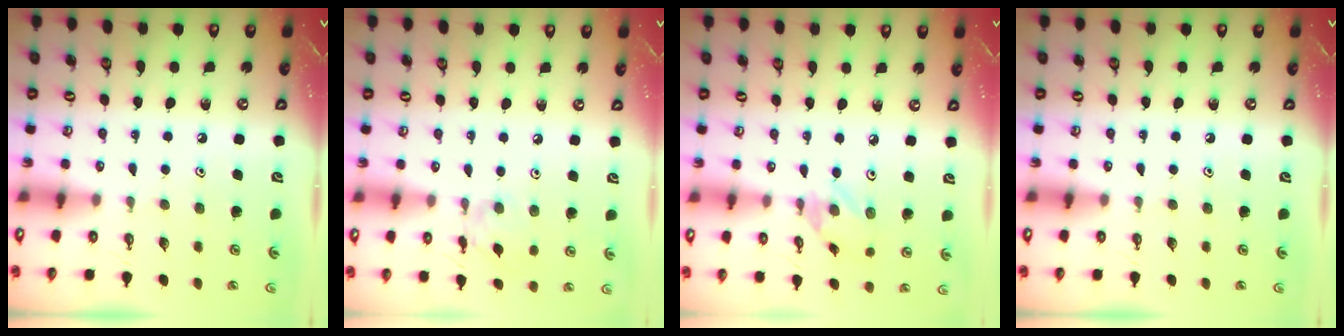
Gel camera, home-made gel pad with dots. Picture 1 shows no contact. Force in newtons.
{"total": 4.2, "press": 4.2, "slide": 0.4}
{"total": 2.1, "press": 2.1, "slide": 0.1}
{"total": 0.0}